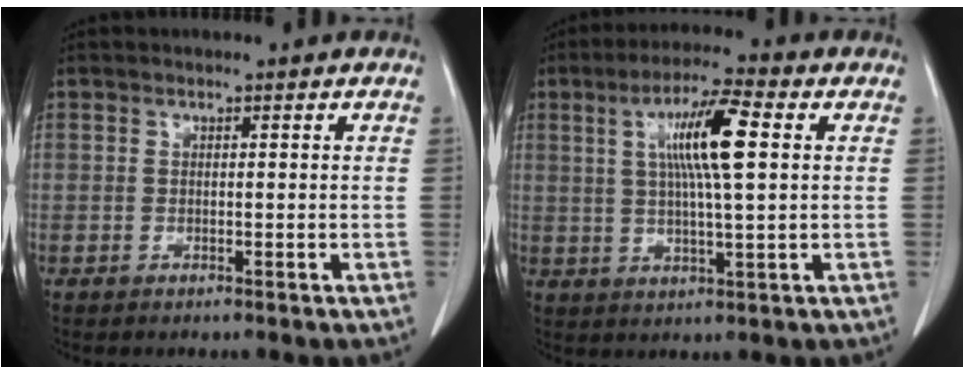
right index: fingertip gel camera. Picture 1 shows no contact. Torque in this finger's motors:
{"motor_torque": [1.09, 0.19, 0.54, 0.17]}